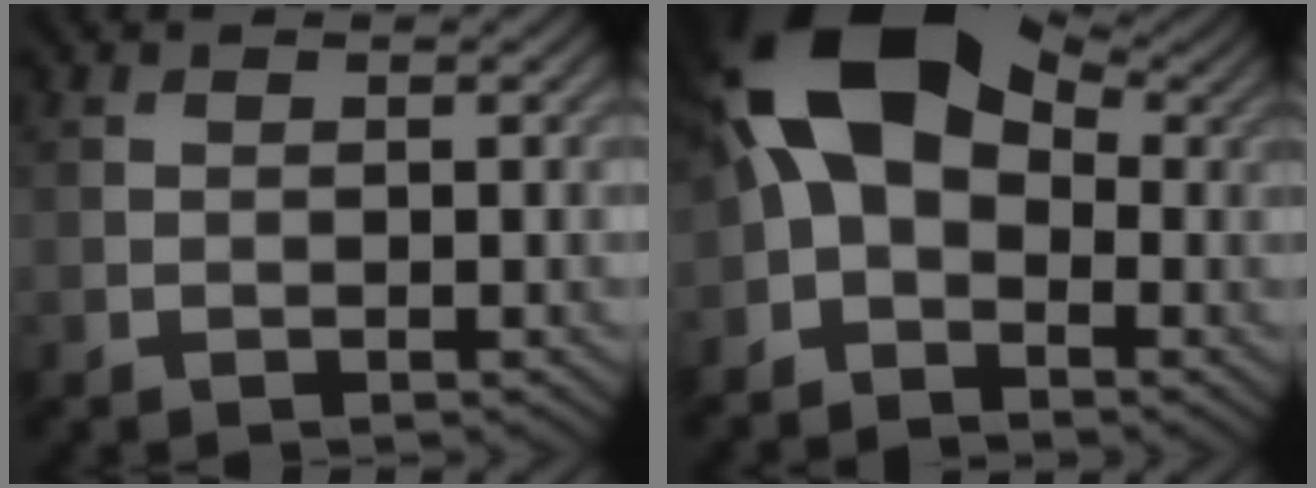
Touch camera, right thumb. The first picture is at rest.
{"total": 13.3, "force": [1.5, 8.5, 10.1], "torque": [-0.204, 0.008, 0.008]}